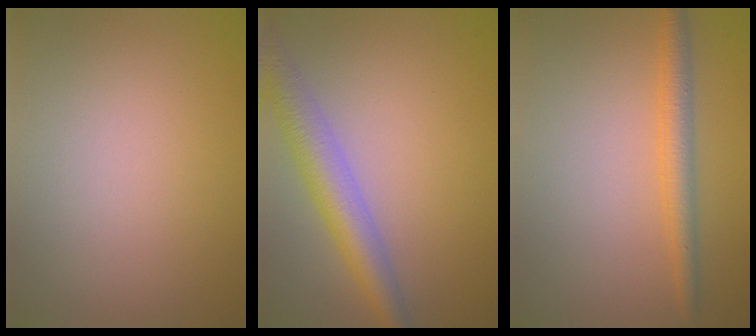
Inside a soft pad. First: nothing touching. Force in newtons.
{"total": 4.9, "press": 4.9, "slide": 0.2}
{"total": 2.7, "press": 2.7, "slide": 0.1}